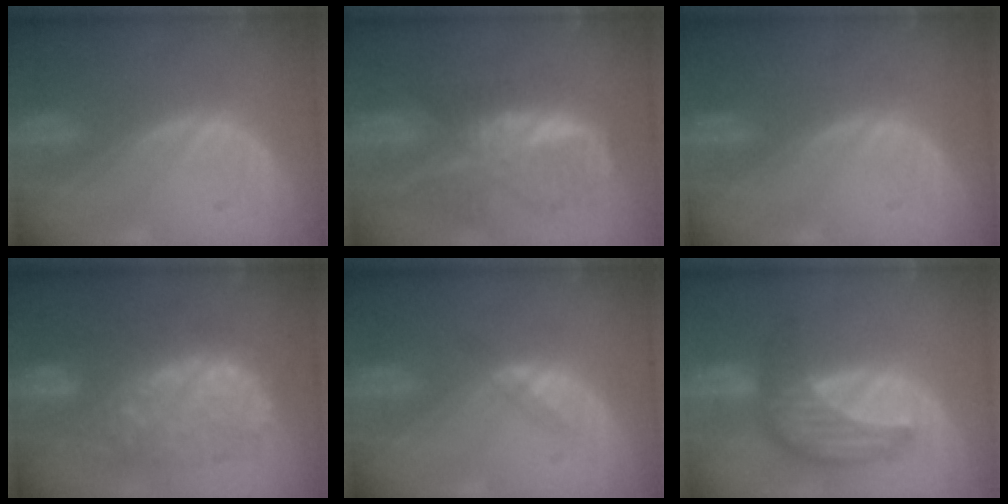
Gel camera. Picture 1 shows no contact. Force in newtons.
{"total": 9.2, "press": 8.0, "slide": 4.5}
{"total": 0.0}
{"total": 12.2, "press": 12.1, "slide": 1.3}
{"total": 1.5, "press": 1.5, "slide": 0.1}
{"total": 7.9, "press": 7.4, "slide": 2.7}